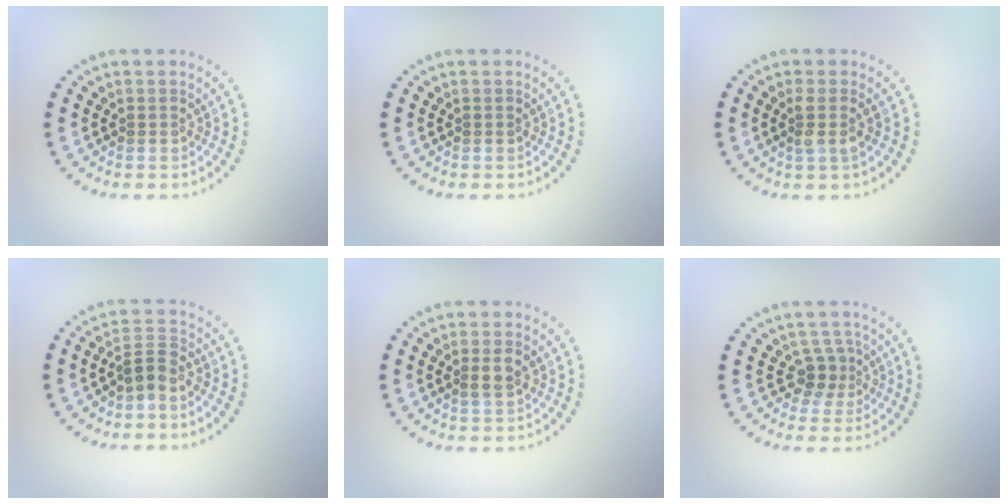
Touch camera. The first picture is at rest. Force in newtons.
{"total": 0.0}
{"total": 1.6, "press": 1.4, "slide": 0.8}
{"total": 2.3, "press": 1.7, "slide": 1.5}
{"total": 1.6, "press": 1.5, "slide": 0.5}
{"total": 2.0, "press": 1.4, "slide": 1.4}